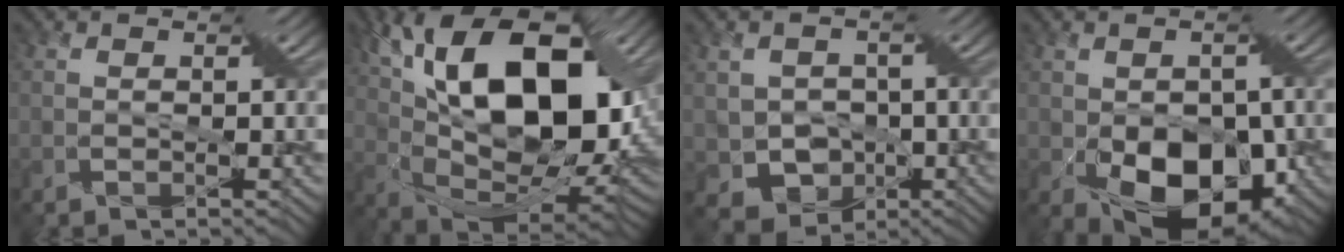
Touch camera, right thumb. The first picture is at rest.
{"total": 18.2, "force": [6.1, 8.4, 15.0], "torque": [-0.284, 0.024, 0.106]}
{"total": 5.6, "force": [-0.9, 5.0, 2.4], "torque": [-0.063, -0.028, -0.021]}
{"total": 10.2, "force": [-2.9, 6.2, 7.6], "torque": [-0.124, -0.034, -0.027]}